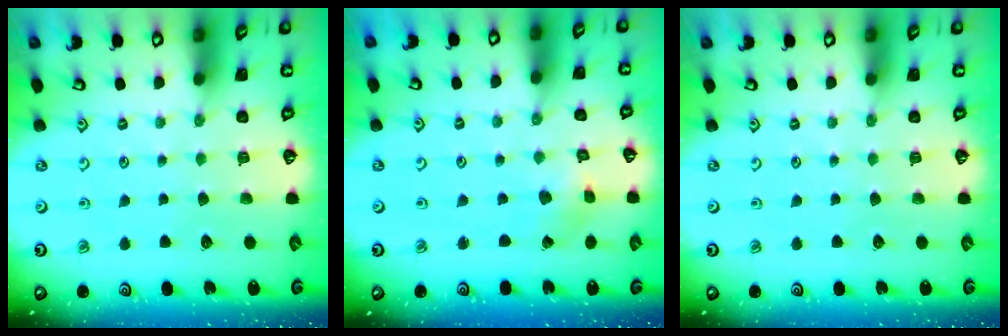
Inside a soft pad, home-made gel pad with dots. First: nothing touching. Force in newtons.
{"total": 1.4, "press": 1.4, "slide": 0.1}
{"total": 0.0}